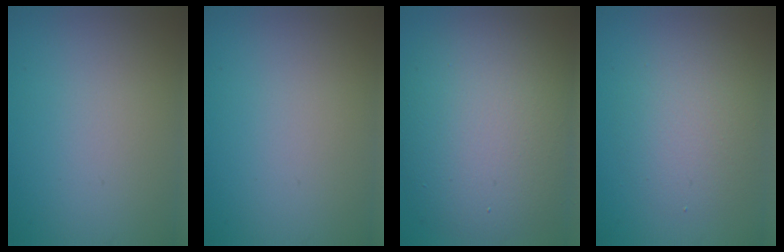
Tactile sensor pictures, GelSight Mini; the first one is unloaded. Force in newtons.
{"total": 0.0}
{"total": 10.5, "press": 10.5, "slide": 0.6}
{"total": 3.9, "press": 3.9, "slide": 0.2}